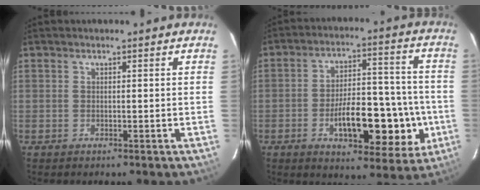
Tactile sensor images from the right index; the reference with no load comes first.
{"total": 16.7, "force": [-4.7, 6.8, 14.5], "torque": [-0.211, 0.027, -0.061]}